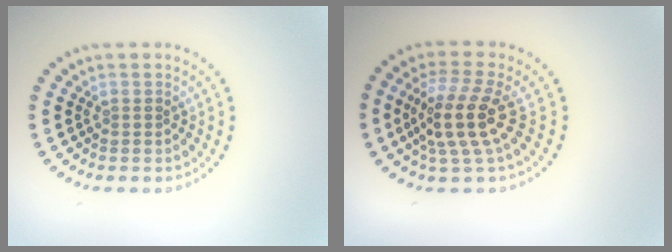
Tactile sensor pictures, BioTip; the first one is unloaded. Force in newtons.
{"total": 4.4, "press": 3.7, "slide": 2.3}